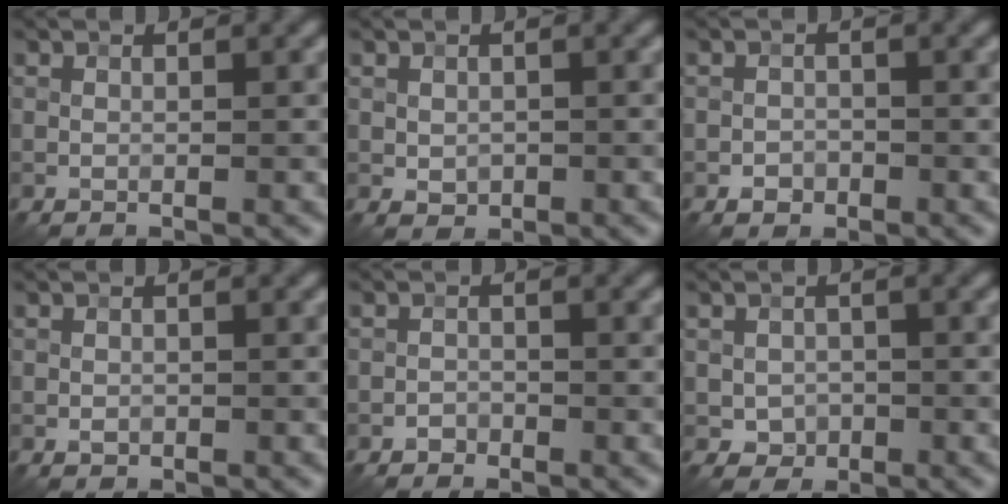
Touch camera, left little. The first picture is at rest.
{"total": 1.1, "force": [-0.1, 0.9, 0.6], "torque": [-0.011, -0.004, 0.001]}
{"total": 1.3, "force": [-0.7, 1.0, 0.3], "torque": [0.002, 0.001, -0.014]}
{"total": 0.6, "force": [-0.2, 0.5, 0.2], "torque": [-0.001, -0.002, -0.004]}
{"total": 0.9, "force": [-0.6, 0.6, 0.0], "torque": [0.006, 0.002, -0.011]}
{"total": 1.9, "force": [-0.5, 1.7, 0.6], "torque": [-0.006, -0.004, -0.011]}